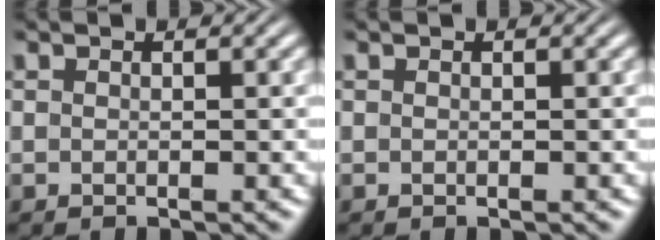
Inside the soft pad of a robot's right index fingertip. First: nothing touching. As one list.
[{"total": 0.0}]